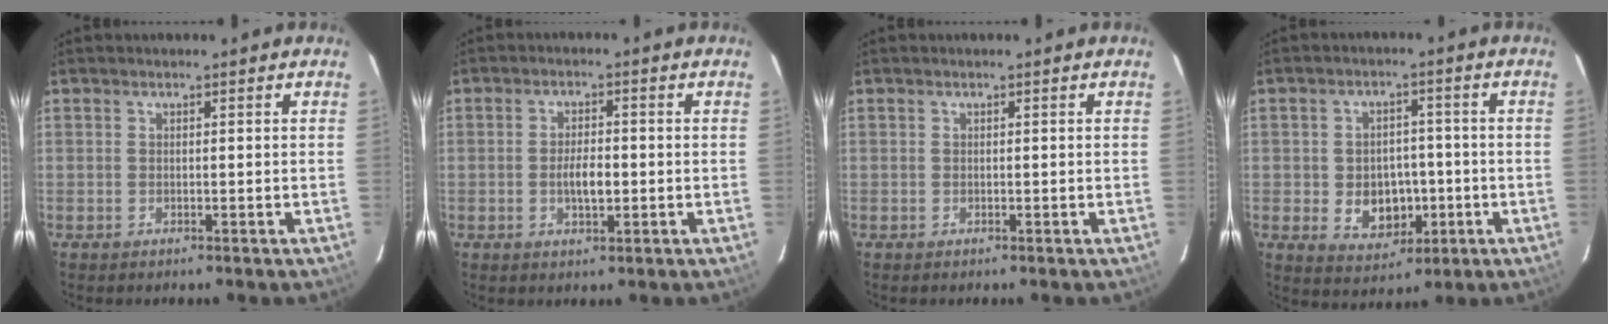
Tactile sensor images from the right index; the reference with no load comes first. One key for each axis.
{"total": 4.3, "fx": -0.8, "fy": 1.7, "fz": 3.8, "tx": -0.073, "ty": 0.001, "tz": -0.011}
{"total": 0.0}
{"total": 8.6, "fx": -1.9, "fy": 6.6, "fz": 5.1, "tx": -0.105, "ty": 0.002, "tz": -0.012}